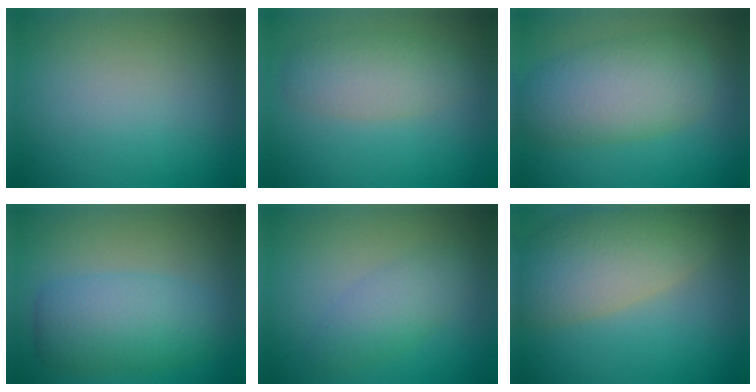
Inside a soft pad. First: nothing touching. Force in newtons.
{"total": 3.4, "press": 3.4, "slide": 0.0}
{"total": 6.4, "press": 6.4, "slide": 0.2}
{"total": 5.0, "press": 5.0, "slide": 0.2}
{"total": 2.6, "press": 2.6, "slide": 0.1}
{"total": 7.9, "press": 7.9, "slide": 0.7}